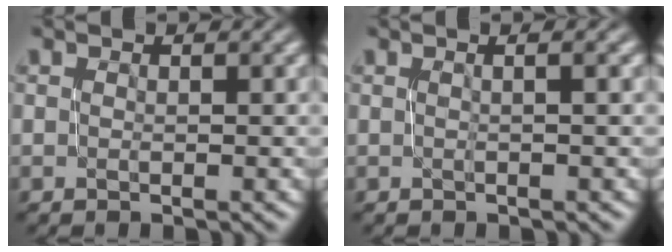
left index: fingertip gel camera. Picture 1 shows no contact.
{"total": 1.8, "force": [0.3, 0.6, 1.7], "torque": [-0.017, 0.006, -0.003]}